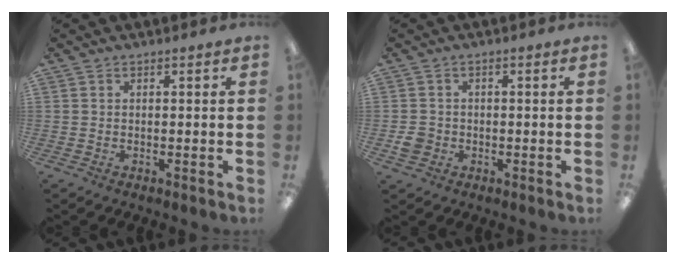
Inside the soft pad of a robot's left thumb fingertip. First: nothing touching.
{"total": 3.2, "force": [-0.9, 2.9, 1.1], "torque": [-0.008, 0.001, -0.018]}